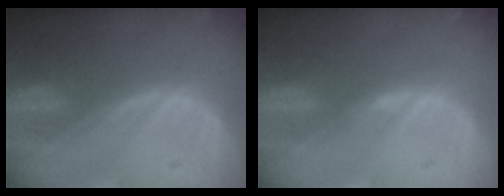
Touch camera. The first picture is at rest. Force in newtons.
{"total": 0.8, "press": 0.8, "slide": 0.0}